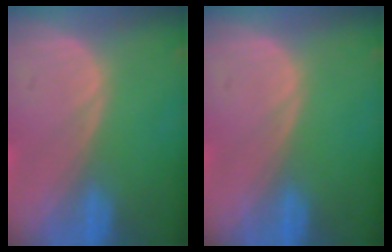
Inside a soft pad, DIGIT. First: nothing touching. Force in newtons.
{"total": 0.0}